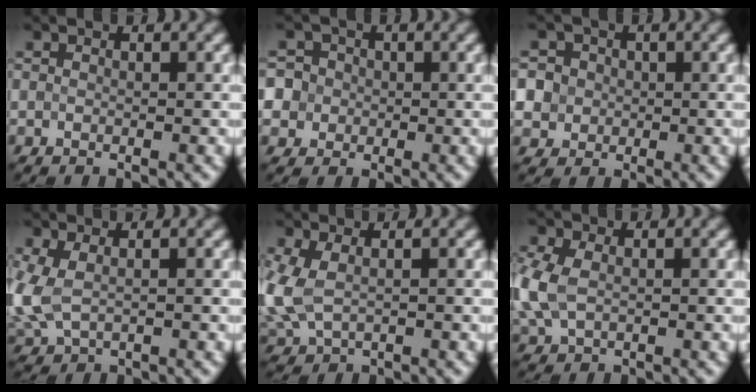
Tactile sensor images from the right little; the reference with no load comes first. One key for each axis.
{"total": 6.6, "fx": 0.1, "fy": 6.3, "fz": 1.9, "tx": -0.045, "ty": 0.028, "tz": -0.029}
{"total": 5.9, "fx": 0.9, "fy": 5.6, "fz": 1.7, "tx": -0.044, "ty": 0.033, "tz": -0.006}
{"total": 3.9, "fx": -0.1, "fy": 2.5, "fz": 3.0, "tx": -0.096, "ty": -0.004, "tz": 0.001}
{"total": 4.4, "fx": -0.1, "fy": 2.8, "fz": 3.4, "tx": -0.106, "ty": -0.003, "tz": 0.002}
{"total": 4.9, "fx": -0.1, "fy": 3.5, "fz": 3.4, "tx": -0.105, "ty": -0.002, "tz": -0.003}